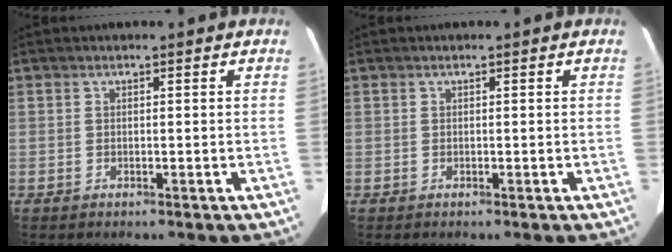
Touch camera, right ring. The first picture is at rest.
{"total": 0.0}